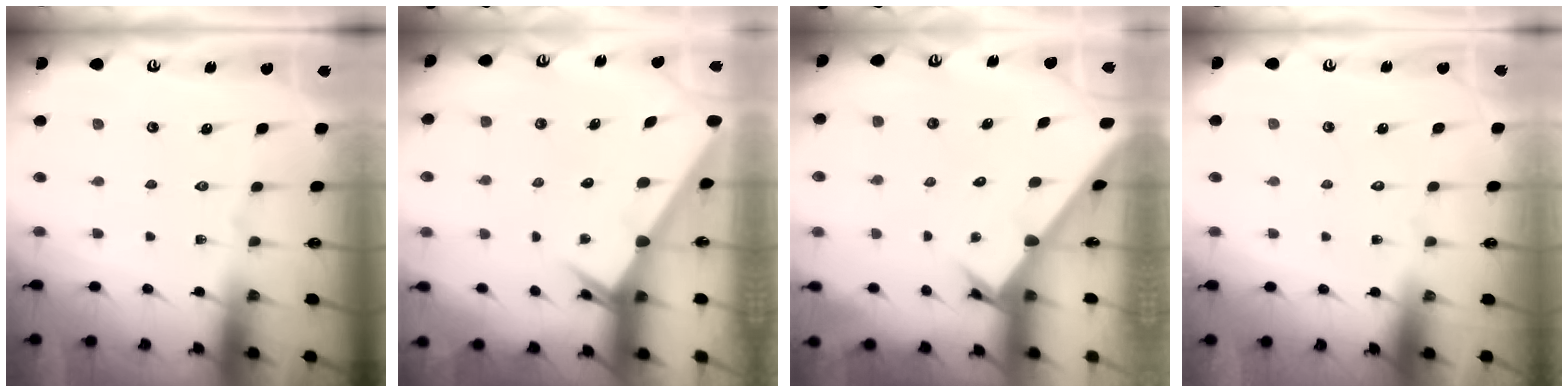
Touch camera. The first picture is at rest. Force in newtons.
{"total": 2.5, "press": 2.5, "slide": 0.1}
{"total": 2.7, "press": 2.7, "slide": 0.3}
{"total": 1.6, "press": 1.6, "slide": 0.1}